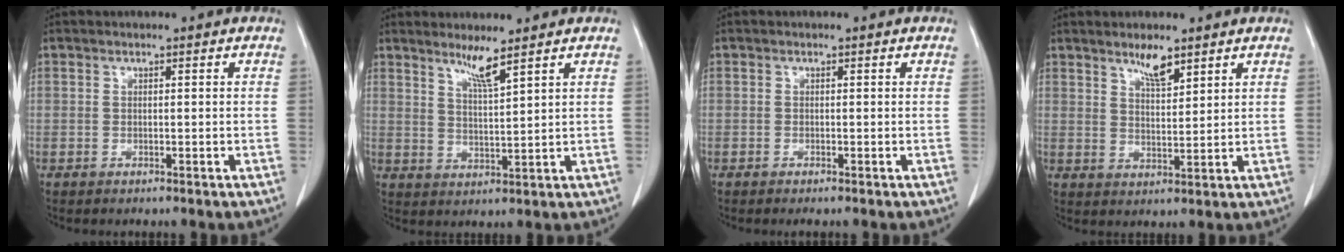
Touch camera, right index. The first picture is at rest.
{"total": 4.0, "force": [3.1, -0.7, 2.6], "torque": [-0.048, -0.013, 0.059]}
{"total": 0.6, "force": [-0.5, 0.0, 0.4], "torque": [-0.009, -0.002, -0.008]}
{"total": 4.2, "force": [3.2, 0.9, 2.6], "torque": [-0.050, -0.003, 0.060]}